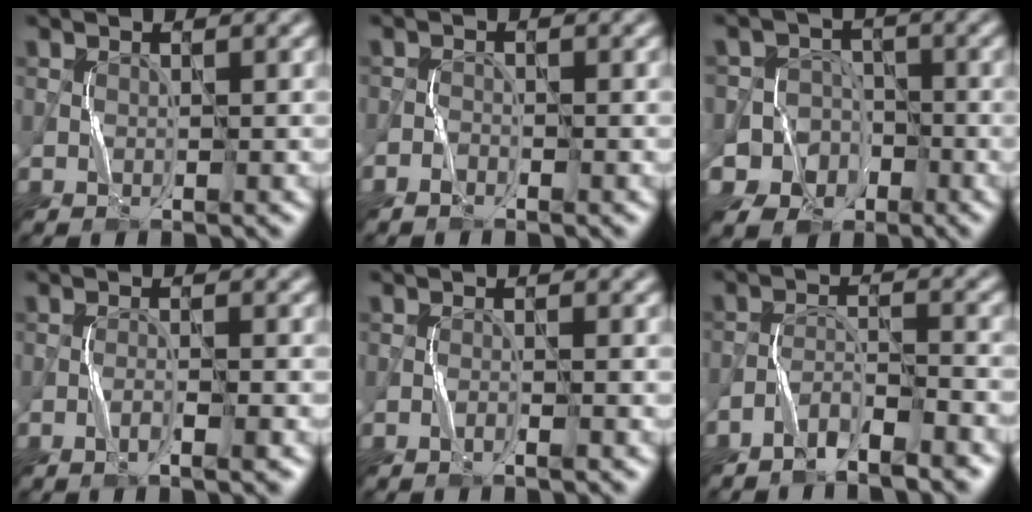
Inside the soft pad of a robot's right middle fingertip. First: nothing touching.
{"total": 0.8, "force": [-0.7, 0.4, 0.3], "torque": [-0.005, 0.003, -0.014]}
{"total": 7.4, "force": [-3.6, 6.4, 0.6], "torque": [-0.010, 0.000, -0.086]}
{"total": 1.5, "force": [-0.9, -0.1, 1.2], "torque": [-0.026, 0.004, -0.016]}
{"total": 0.8, "force": [-0.5, -0.2, 0.5], "torque": [-0.013, 0.002, -0.010]}
{"total": 3.5, "force": [-3.1, 0.5, 1.7], "torque": [-0.034, 0.005, -0.059]}